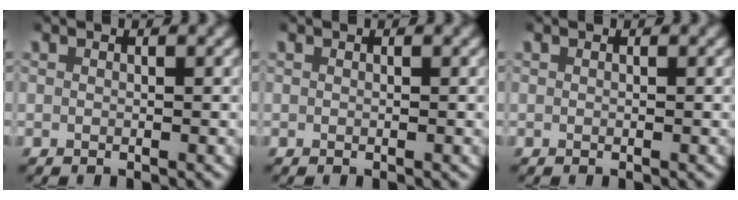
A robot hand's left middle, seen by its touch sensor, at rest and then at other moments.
{"total": 0.0}
{"total": 0.0}